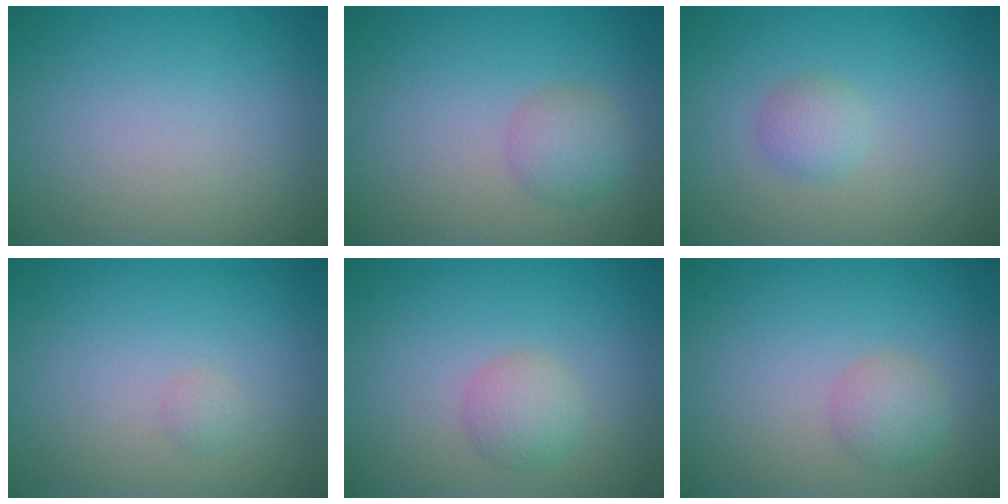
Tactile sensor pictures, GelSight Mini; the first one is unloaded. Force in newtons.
{"total": 2.5, "press": 2.5, "slide": 0.0}
{"total": 1.6, "press": 1.6, "slide": 0.1}
{"total": 0.7, "press": 0.7, "slide": 0.0}
{"total": 2.3, "press": 2.3, "slide": 0.1}
{"total": 2.1, "press": 2.1, "slide": 0.1}